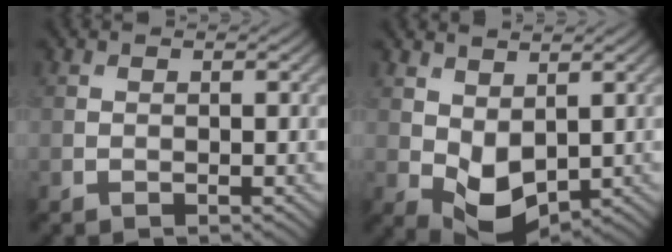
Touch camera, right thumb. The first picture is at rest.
{"total": 5.5, "force": [0.7, 3.4, 4.3], "torque": [-0.094, -0.009, 0.019]}